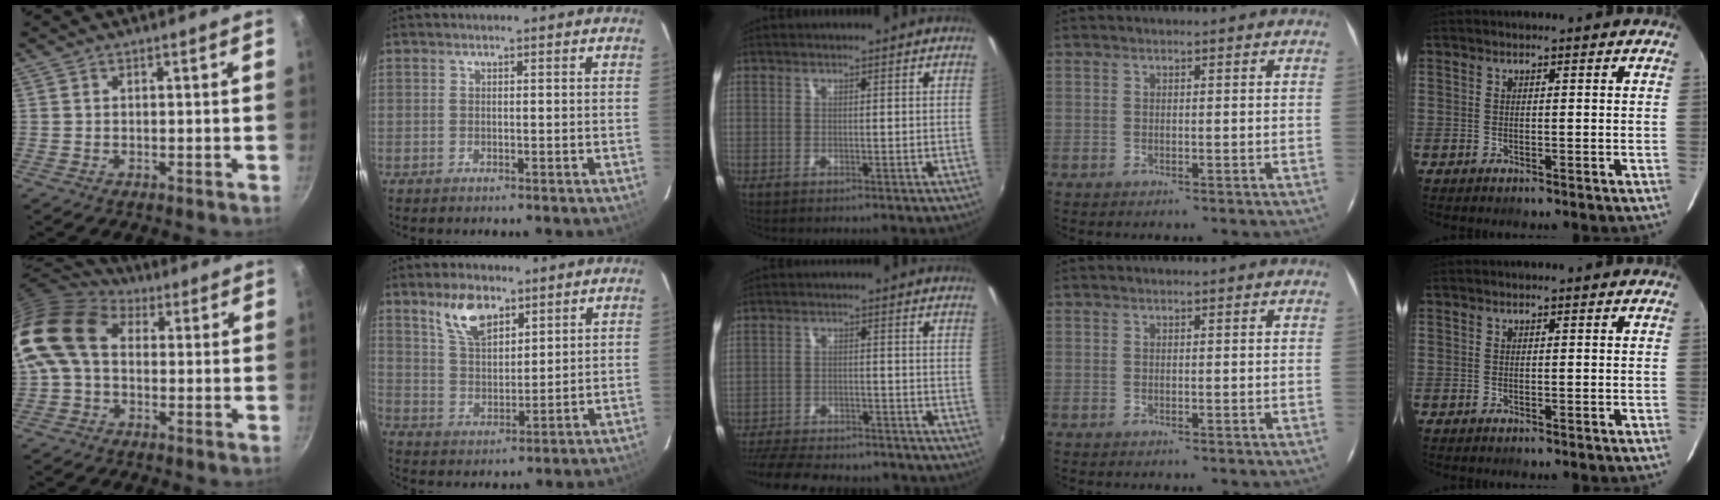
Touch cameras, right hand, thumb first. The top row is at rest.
{"thumb": {"total": 14.7, "force": [2.0, 10.4, 10.2], "torque": [-0.180, 0.023, 0.016]}, "index": {"total": 9.2, "force": [5.8, 4.5, 5.6], "torque": [-0.100, 0.014, 0.115]}, "middle": {"total": 18.0, "force": [-15.5, 5.5, 7.4], "torque": [-0.161, -0.019, -0.215]}}